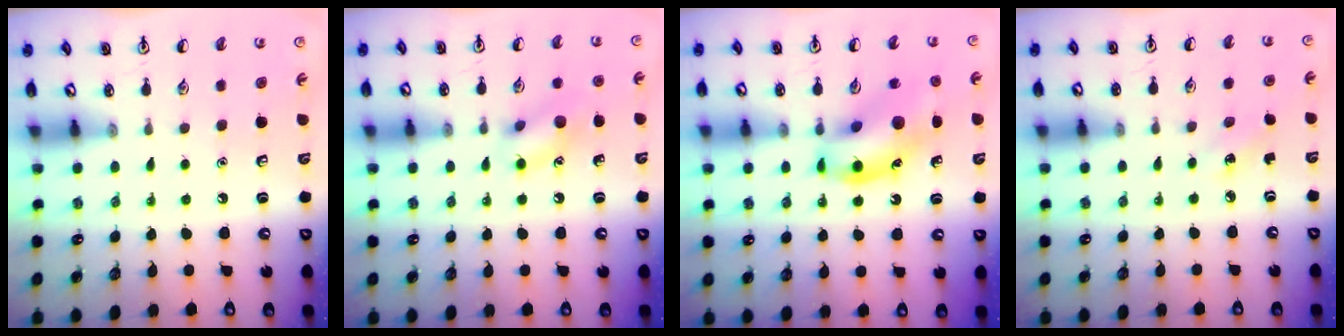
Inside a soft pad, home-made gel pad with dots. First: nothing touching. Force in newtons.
{"total": 10.5, "press": 10.4, "slide": 0.9}
{"total": 14.8, "press": 14.5, "slide": 2.9}
{"total": 2.5, "press": 2.3, "slide": 0.9}